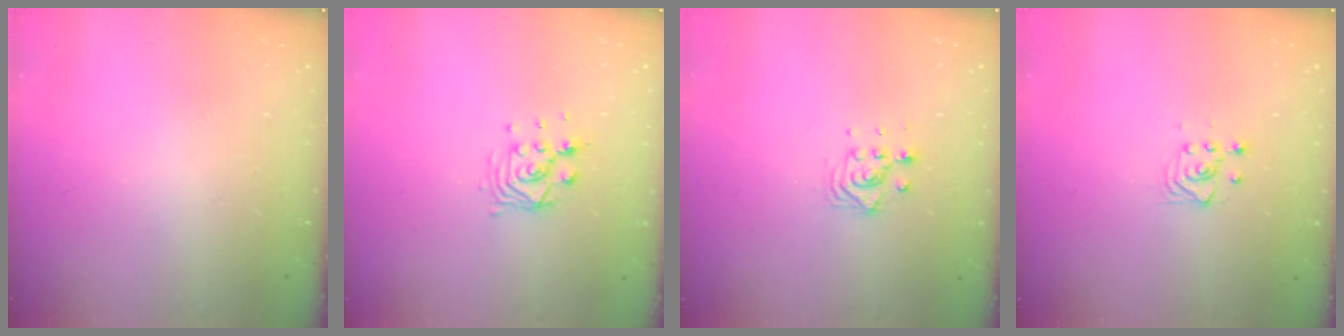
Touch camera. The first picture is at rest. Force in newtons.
{"total": 8.2, "press": 8.1, "slide": 0.5}
{"total": 5.1, "press": 5.1, "slide": 0.1}
{"total": 3.6, "press": 3.4, "slide": 1.4}